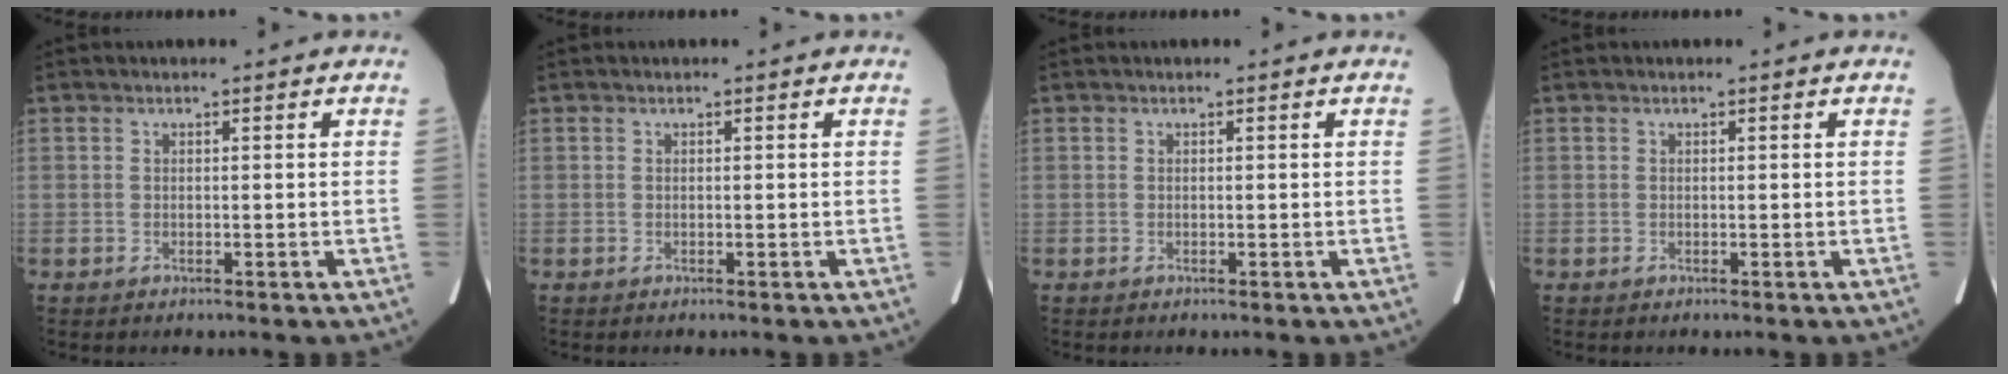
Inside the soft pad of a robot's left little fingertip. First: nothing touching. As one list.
[{"total": 0.0}, {"total": 0.0}, {"total": 0.0}]